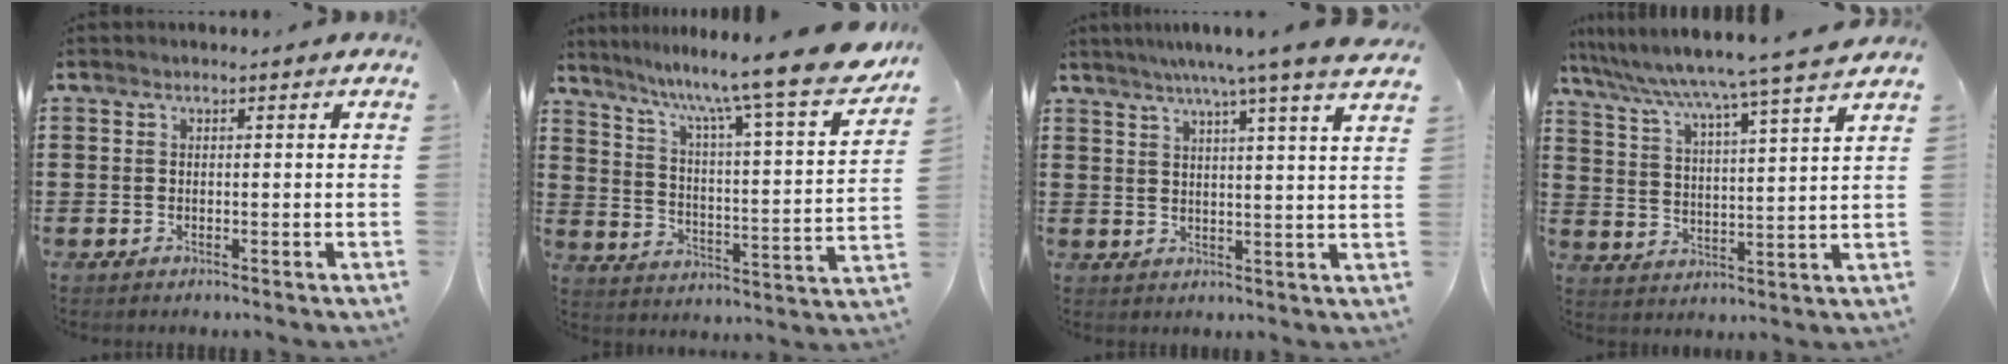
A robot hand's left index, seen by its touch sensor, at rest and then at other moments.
{"total": 11.1, "force": [9.2, -0.5, 6.2], "torque": [-0.127, -0.075, 0.140]}
{"total": 6.2, "force": [4.9, -1.1, 3.6], "torque": [-0.085, -0.019, 0.080]}
{"total": 5.7, "force": [5.0, -1.4, 2.4], "torque": [-0.069, -0.046, 0.074]}